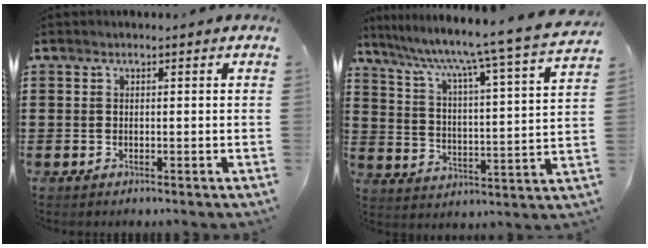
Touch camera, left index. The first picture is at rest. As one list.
[{"total": 6.9, "force": [5.6, -1.1, 3.9], "torque": [-0.100, -0.055, 0.078]}]